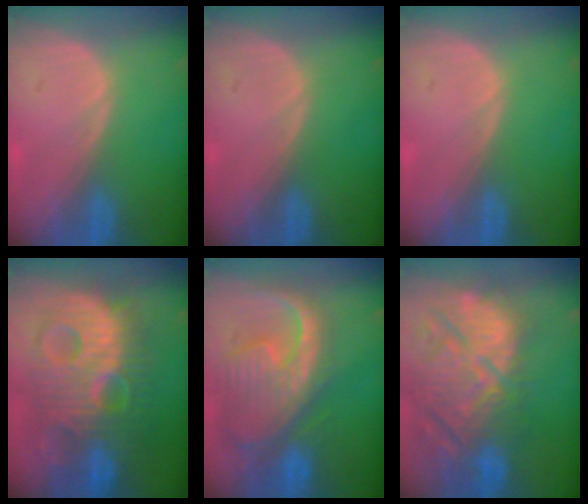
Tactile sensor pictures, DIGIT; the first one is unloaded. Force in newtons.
{"total": 0.0}
{"total": 0.0}
{"total": 13.4, "press": 13.4, "slide": 1.2}
{"total": 12.6, "press": 10.8, "slide": 6.5}
{"total": 14.8, "press": 12.9, "slide": 7.3}